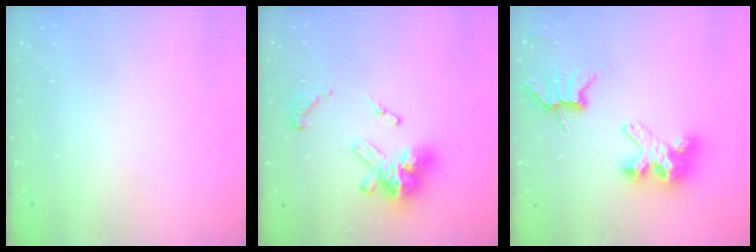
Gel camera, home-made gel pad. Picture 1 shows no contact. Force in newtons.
{"total": 14.9, "press": 14.8, "slide": 1.7}
{"total": 8.4, "press": 8.4, "slide": 0.6}